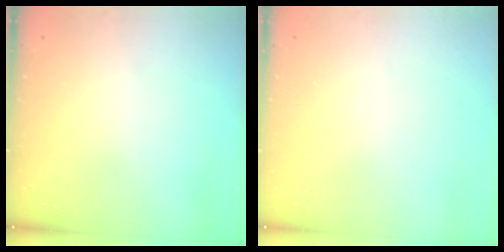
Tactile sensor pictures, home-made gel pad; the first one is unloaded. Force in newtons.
{"total": 0.0}